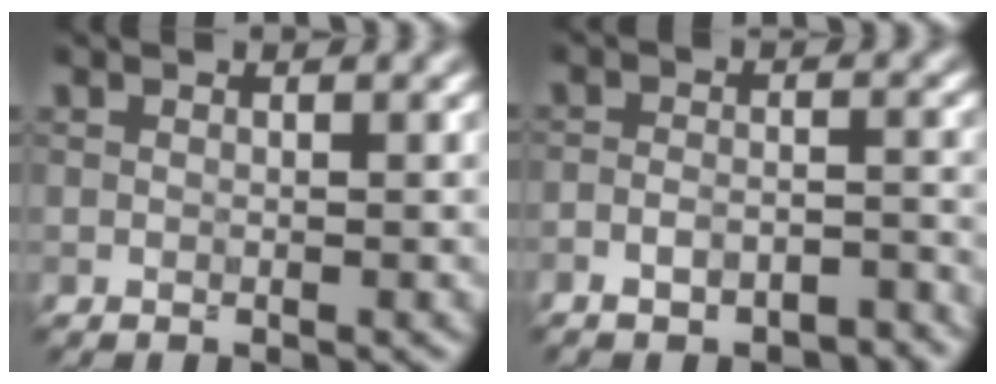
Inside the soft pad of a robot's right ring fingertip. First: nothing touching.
{"total": 5.4, "force": [-4.7, 1.7, 2.1], "torque": [-0.036, 0.003, -0.070]}